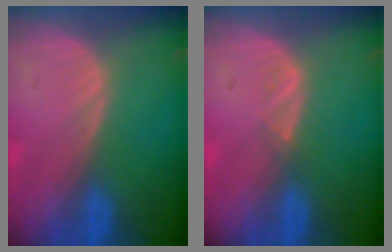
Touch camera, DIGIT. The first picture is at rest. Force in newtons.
{"total": 1.0, "press": 0.9, "slide": 0.5}